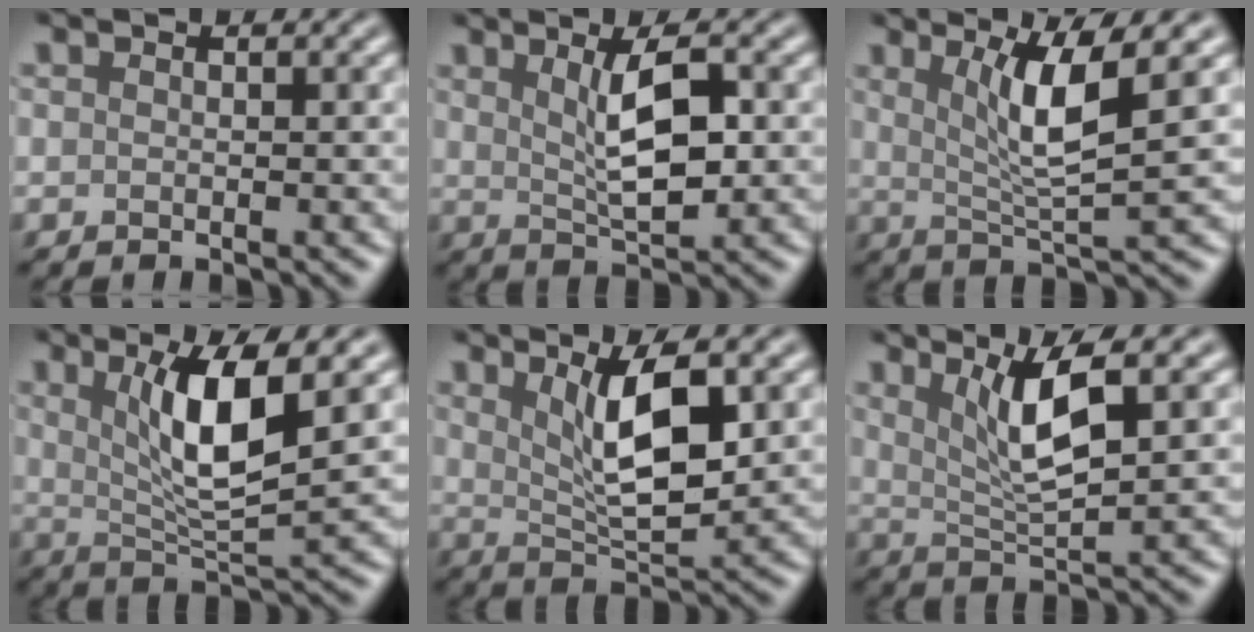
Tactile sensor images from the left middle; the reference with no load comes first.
{"total": 4.6, "force": [1.1, 1.3, 4.3], "torque": [-0.077, 0.001, 0.022]}
{"total": 5.3, "force": [1.8, 0.8, 4.9], "torque": [-0.091, -0.005, 0.037]}
{"total": 6.6, "force": [2.0, 1.4, 6.1], "torque": [-0.109, -0.006, 0.040]}
{"total": 6.1, "force": [2.0, 1.7, 5.4], "torque": [-0.095, -0.006, 0.040]}
{"total": 5.1, "force": [2.1, 1.1, 4.5], "torque": [-0.083, -0.005, 0.042]}